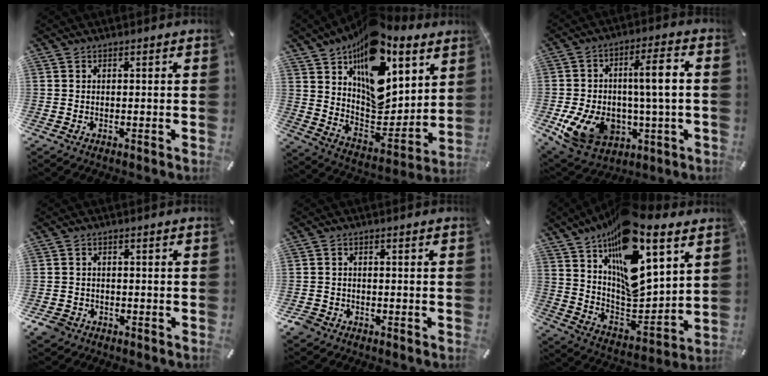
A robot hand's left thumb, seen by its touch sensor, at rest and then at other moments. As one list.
[{"total": 19.5, "force": [10.6, 11.6, 11.6], "torque": [-0.165, -0.087, 0.188]}, {"total": 17.0, "force": [-1.0, 10.6, 13.2], "torque": [-0.228, 0.001, -0.010]}, {"total": 3.5, "force": [-2.1, 2.6, 1.0], "torque": [-0.029, 0.006, -0.044]}, {"total": 2.8, "force": [-1.7, 2.0, 0.7], "torque": [-0.017, 0.007, -0.037]}, {"total": 22.3, "force": [13.3, 10.5, 14.5], "torque": [-0.223, -0.089, 0.236]}]